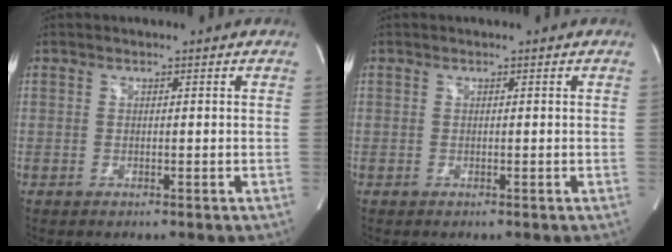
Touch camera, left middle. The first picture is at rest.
{"total": 0.0}